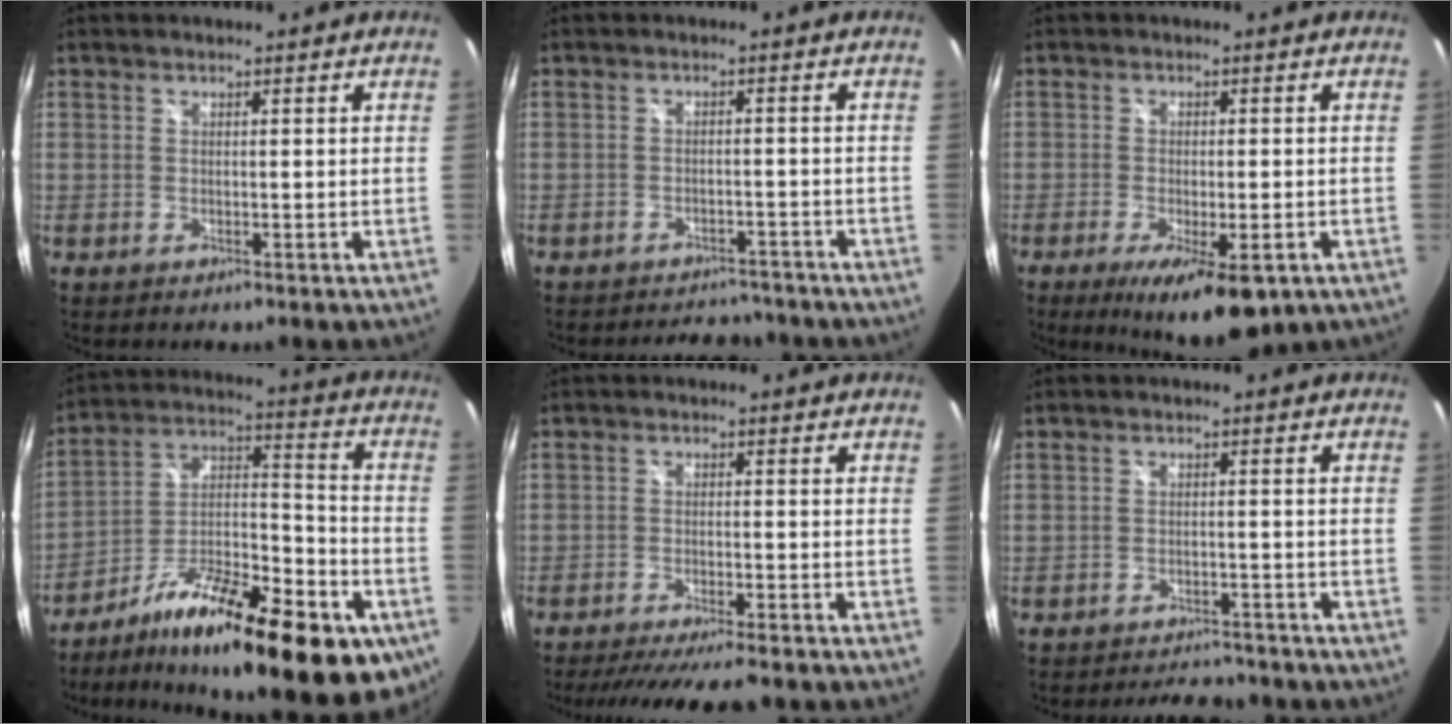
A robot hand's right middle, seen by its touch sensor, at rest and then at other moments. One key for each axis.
{"total": 8.4, "fx": -7.4, "fy": 3.3, "fz": 2.0, "tx": -0.046, "ty": 0.006, "tz": -0.094}
{"total": 11.1, "fx": -6.1, "fy": 3.4, "fz": 8.7, "tx": -0.151, "ty": -0.031, "tz": -0.085}
{"total": 27.6, "fx": -15.6, "fy": 9.2, "fz": 20.8, "tx": -0.313, "ty": -0.001, "tz": -0.239}
{"total": 11.3, "fx": -10.0, "fy": 1.0, "fz": 5.2, "tx": -0.109, "ty": -0.022, "tz": -0.149}
{"total": 7.8, "fx": -7.1, "fy": 2.5, "fz": 2.1, "tx": -0.053, "ty": 0.004, "tz": -0.095}